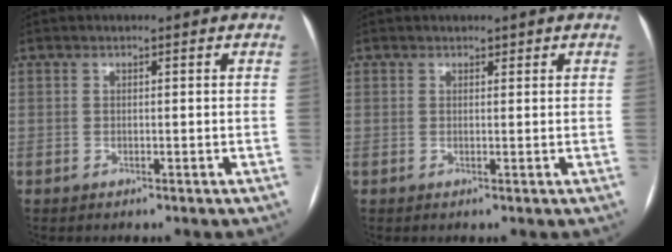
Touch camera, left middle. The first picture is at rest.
{"total": 0.9, "force": [0.8, 0.5, 0.3], "torque": [-0.006, 0.008, 0.011]}